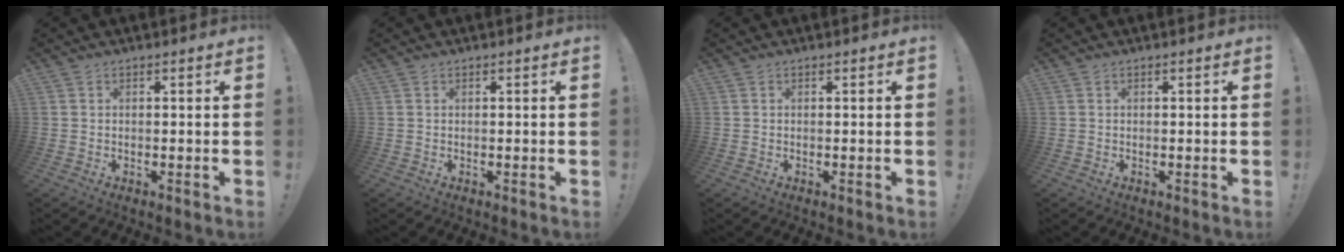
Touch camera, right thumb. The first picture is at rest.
{"total": 0.0}
{"total": 0.0}
{"total": 0.0}